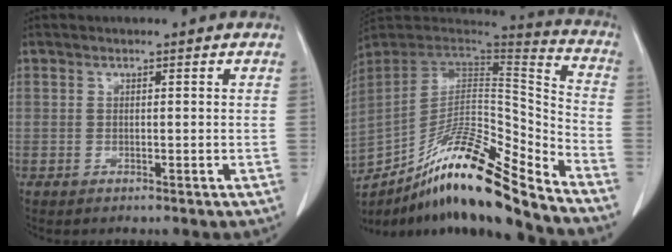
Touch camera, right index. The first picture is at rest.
{"total": 21.6, "force": [-16.7, 1.7, 13.6], "torque": [-0.235, 0.000, -0.298]}